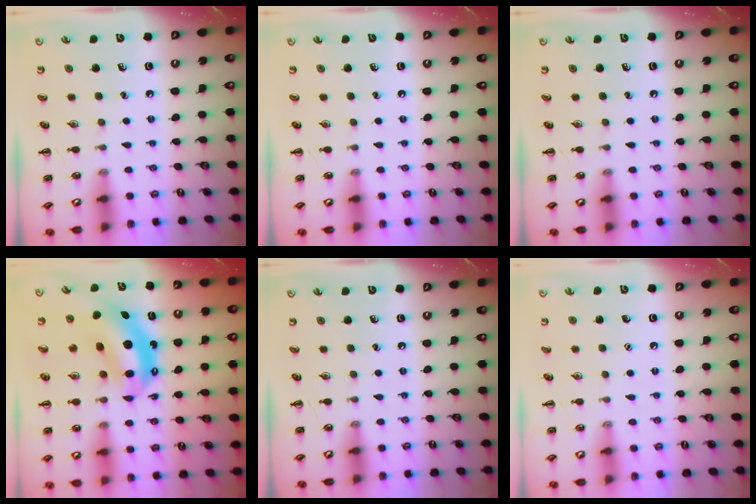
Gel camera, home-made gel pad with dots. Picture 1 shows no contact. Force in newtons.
{"total": 0.0}
{"total": 0.0}
{"total": 7.4, "press": 7.1, "slide": 2.0}
{"total": 0.0}
{"total": 1.6, "press": 1.5, "slide": 0.1}